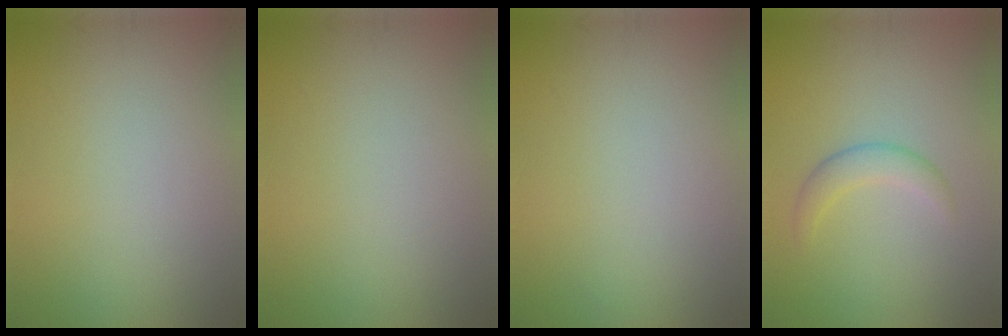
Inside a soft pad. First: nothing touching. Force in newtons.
{"total": 0.0}
{"total": 0.0}
{"total": 2.2, "press": 2.2, "slide": 0.1}